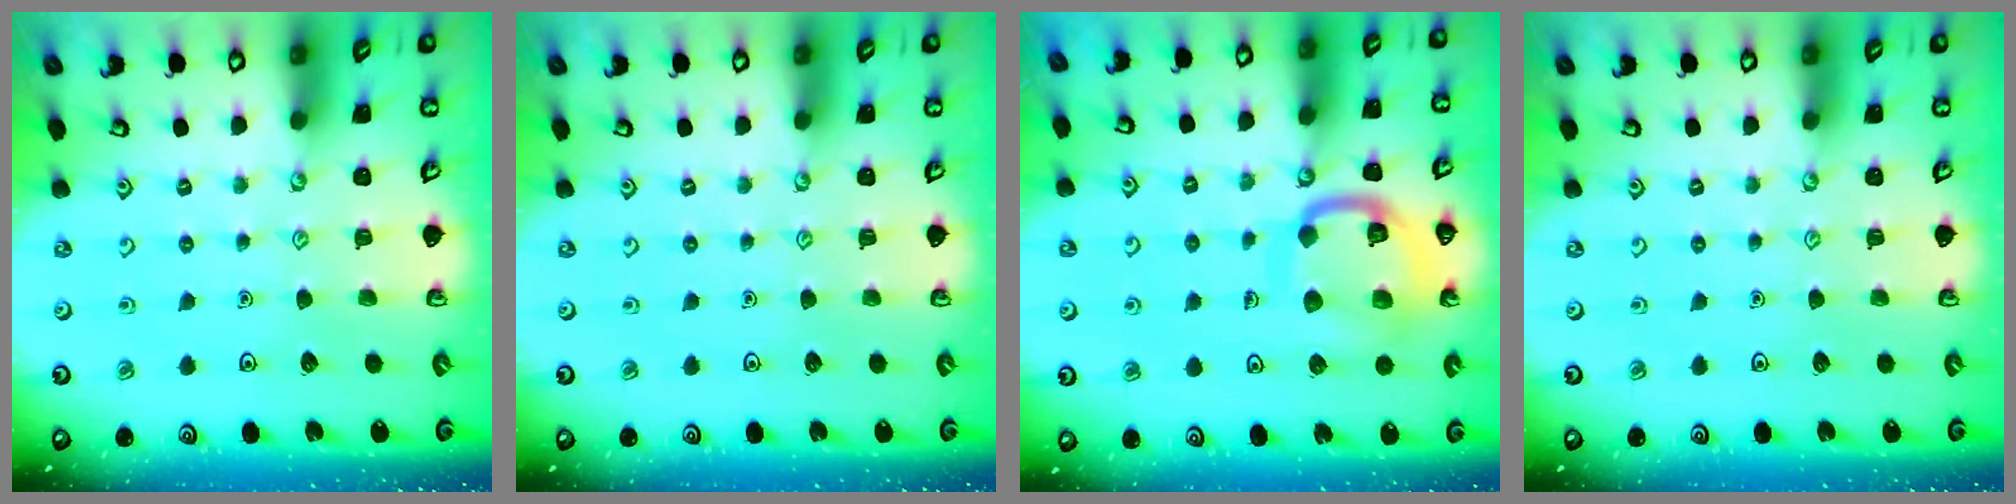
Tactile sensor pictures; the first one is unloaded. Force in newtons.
{"total": 0.0}
{"total": 14.8, "press": 14.7, "slide": 1.6}
{"total": 0.0}